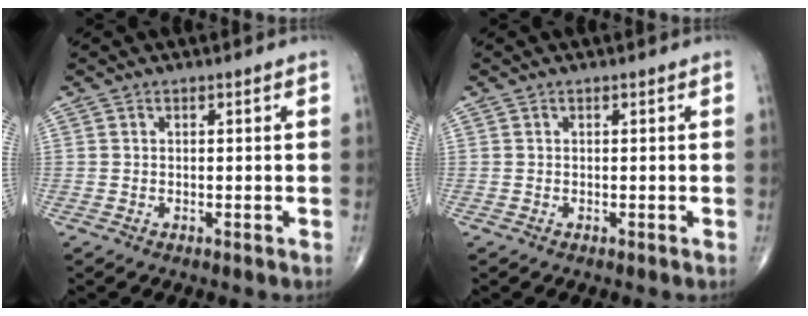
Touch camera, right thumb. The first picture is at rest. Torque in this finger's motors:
{"motor_torque": [0.00, 0.00, 0.00, 0.00, 0.00]}